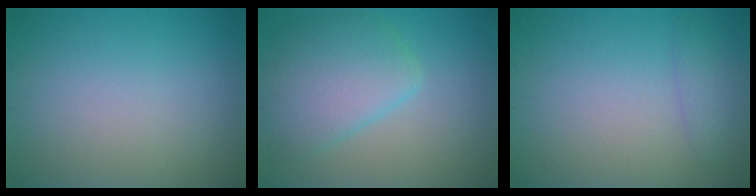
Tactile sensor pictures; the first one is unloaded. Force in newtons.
{"total": 5.2, "press": 5.2, "slide": 0.4}
{"total": 1.5, "press": 1.5, "slide": 0.0}